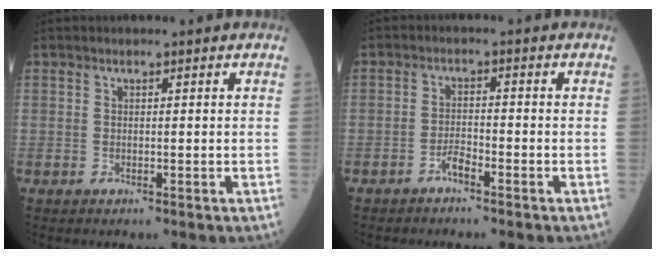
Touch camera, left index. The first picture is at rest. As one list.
[{"total": 2.2, "force": [-1.7, 0.3, 1.3], "torque": [-0.028, 0.000, -0.035]}]